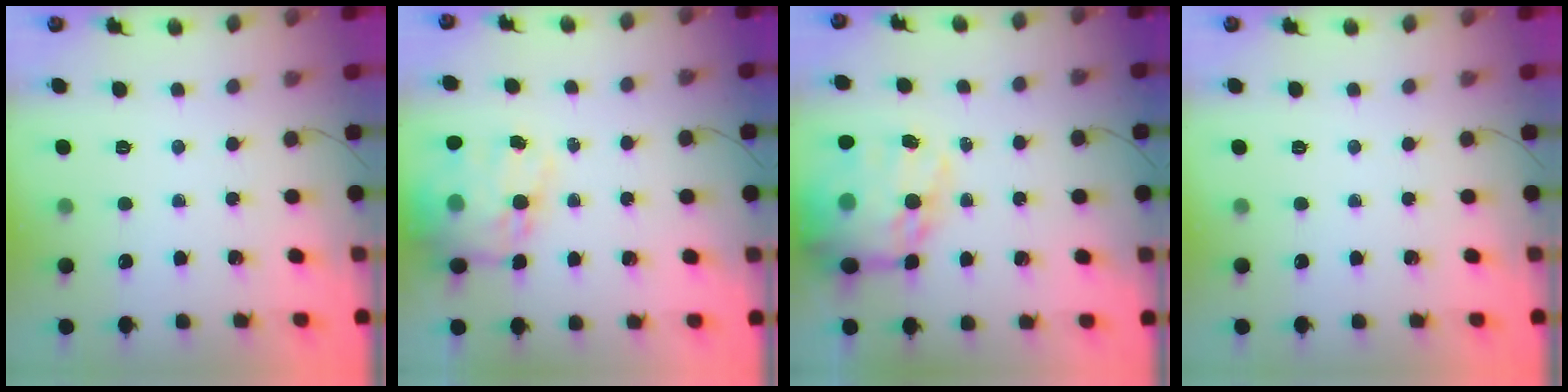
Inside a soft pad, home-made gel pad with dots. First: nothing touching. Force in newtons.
{"total": 17.3, "press": 16.8, "slide": 4.4}
{"total": 21.5, "press": 20.8, "slide": 5.3}
{"total": 0.0}